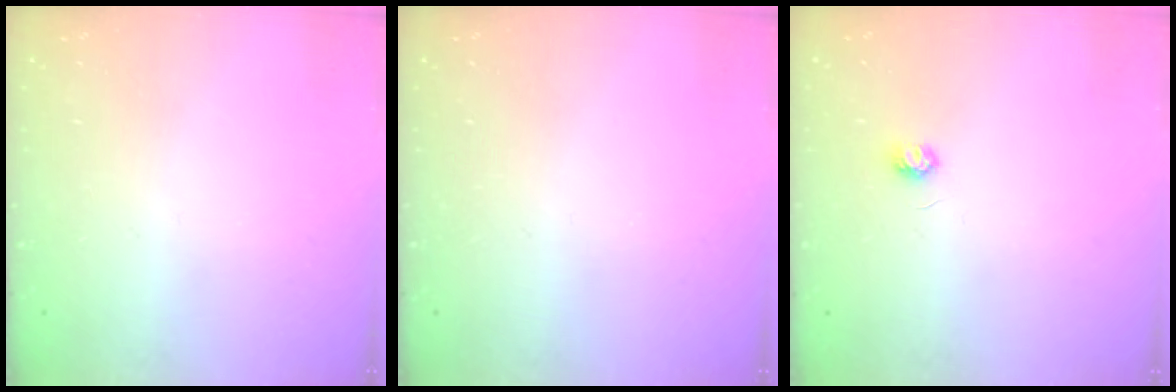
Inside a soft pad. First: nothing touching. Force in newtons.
{"total": 0.0}
{"total": 3.2, "press": 3.2, "slide": 0.3}